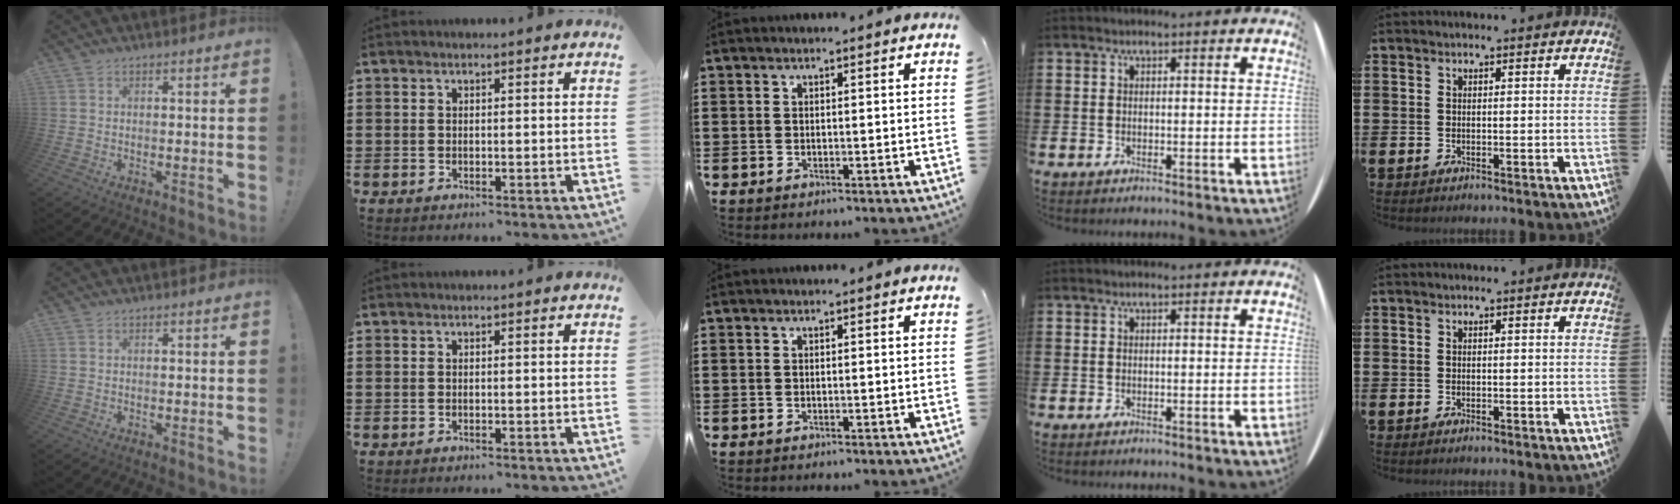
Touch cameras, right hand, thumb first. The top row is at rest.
{}